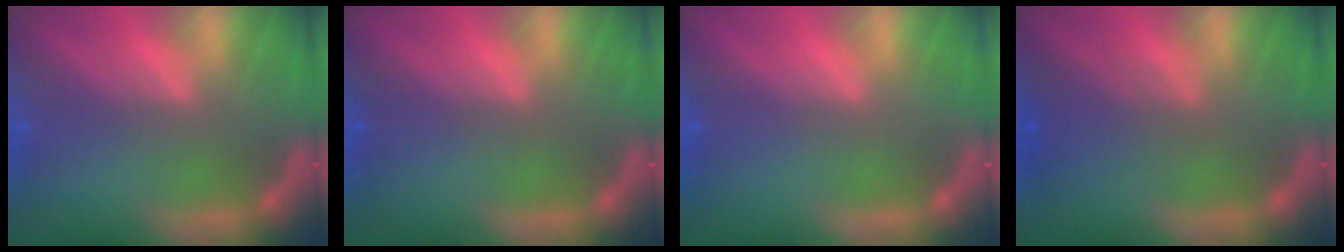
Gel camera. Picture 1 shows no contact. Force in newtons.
{"total": 0.0}
{"total": 0.0}
{"total": 2.9}